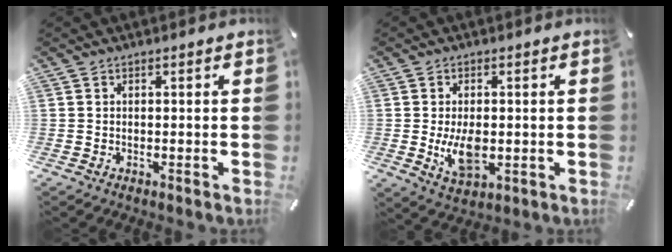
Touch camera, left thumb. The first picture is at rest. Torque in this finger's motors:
{"motor_torque": [0.64, 2.16, 0.68, -0.30, 0.06]}